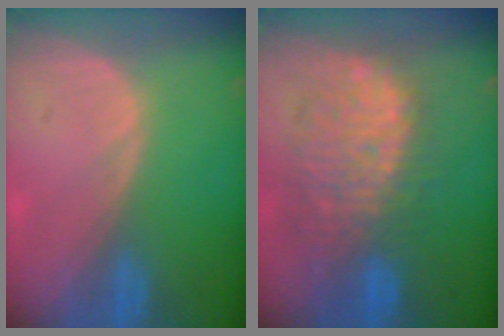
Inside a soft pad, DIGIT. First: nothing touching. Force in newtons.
{"total": 10.7, "press": 10.0, "slide": 3.9}